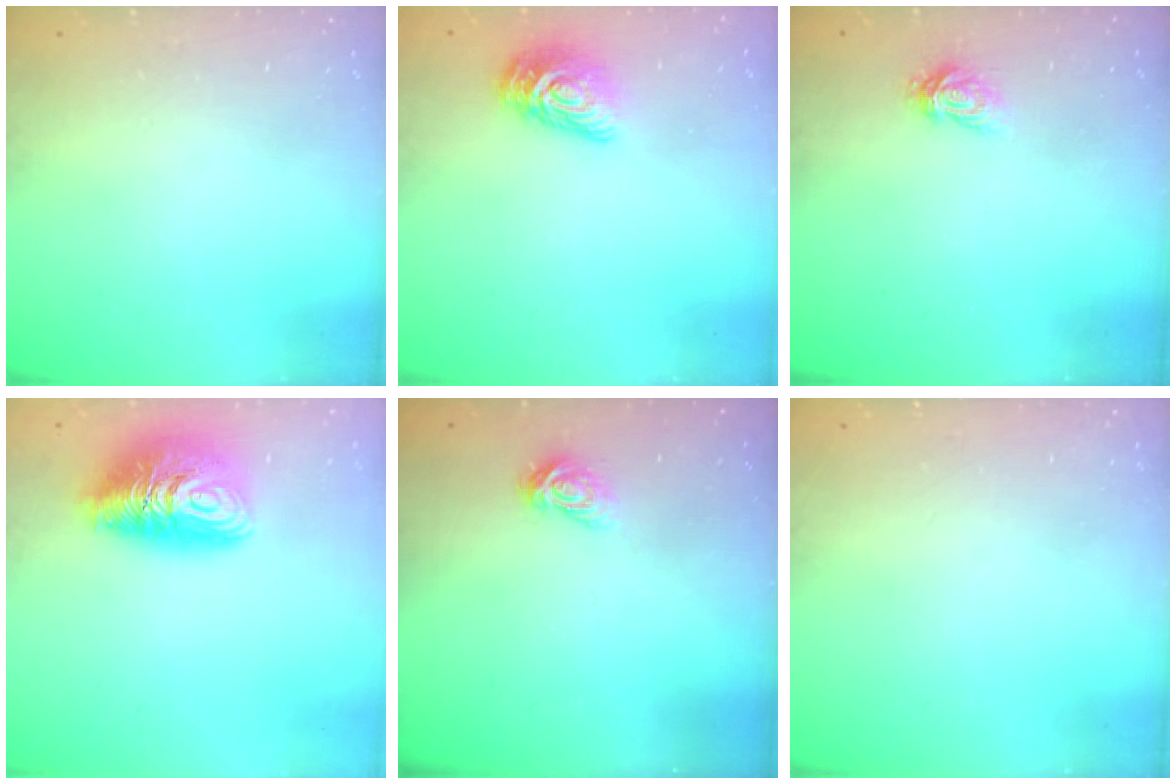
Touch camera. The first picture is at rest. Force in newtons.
{"total": 10.7, "press": 10.7, "slide": 0.6}
{"total": 3.2, "press": 3.2, "slide": 0.3}
{"total": 13.7, "press": 13.7, "slide": 1.1}
{"total": 3.3, "press": 3.3, "slide": 0.3}
{"total": 0.0}